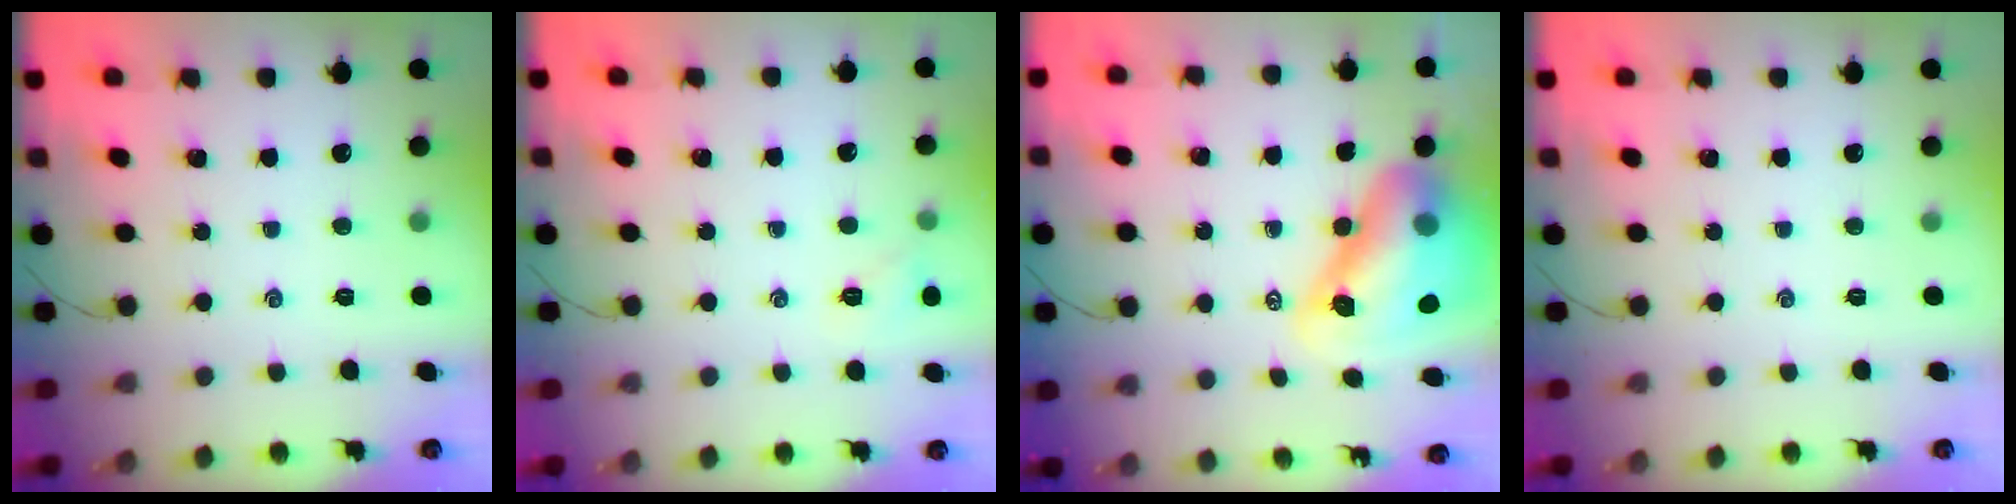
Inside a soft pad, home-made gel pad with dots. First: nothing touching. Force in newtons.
{"total": 6.5, "press": 6.3, "slide": 1.6}
{"total": 15.9, "press": 15.3, "slide": 4.5}
{"total": 0.0}